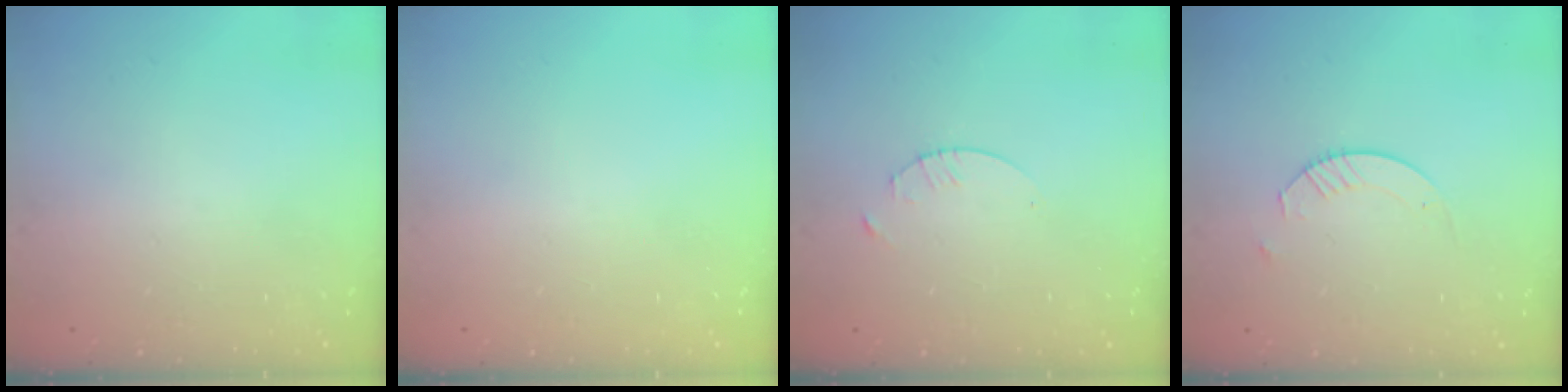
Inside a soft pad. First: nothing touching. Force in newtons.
{"total": 0.0}
{"total": 1.7, "press": 1.6, "slide": 0.2}
{"total": 4.5, "press": 4.5, "slide": 0.5}